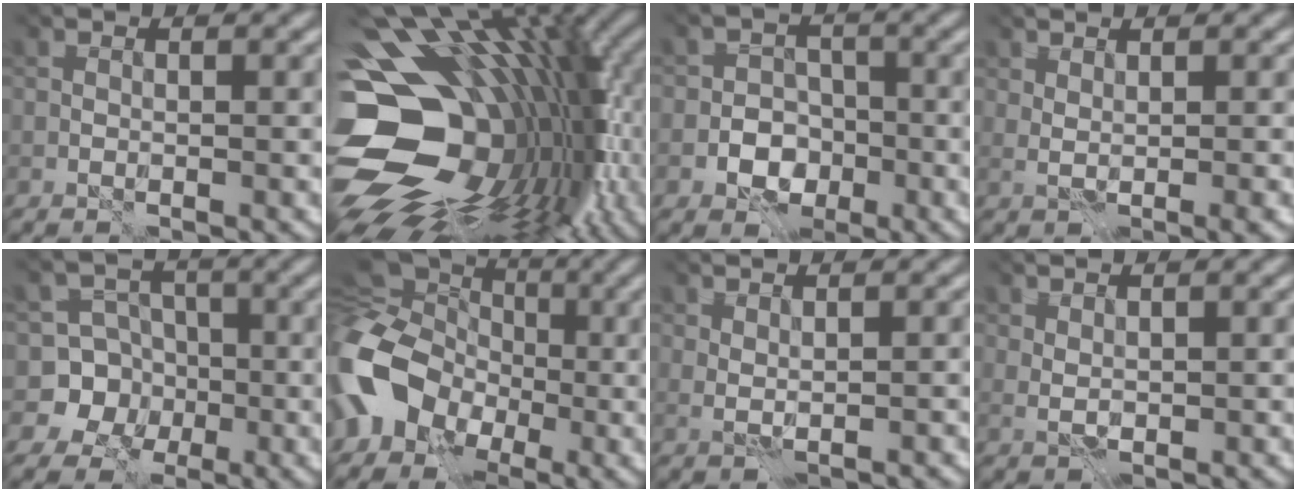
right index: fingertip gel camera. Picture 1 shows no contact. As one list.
[{"total": 18.1, "force": [-2.2, 13.5, 11.9], "torque": [-0.175, -0.017, -0.013]}, {"total": 3.0, "force": [-1.3, 2.5, 1.1], "torque": [0.012, 0.003, -0.038]}, {"total": 1.1, "force": [0.9, -0.3, 0.7], "torque": [-0.012, 0.000, 0.017]}, {"total": 6.5, "force": [-1.5, 6.3, 0.4], "torque": [0.006, 0.010, -0.054]}, {"total": 11.9, "force": [-2.7, 9.6, 6.4], "torque": [-0.147, -0.021, -0.057]}, {"total": 0.9, "force": [0.8, -0.4, 0.1], "torque": [-0.005, 0.000, 0.019]}, {"total": 0.9, "force": [0.9, 0.0, 0.2], "torque": [-0.009, 0.000, 0.020]}]